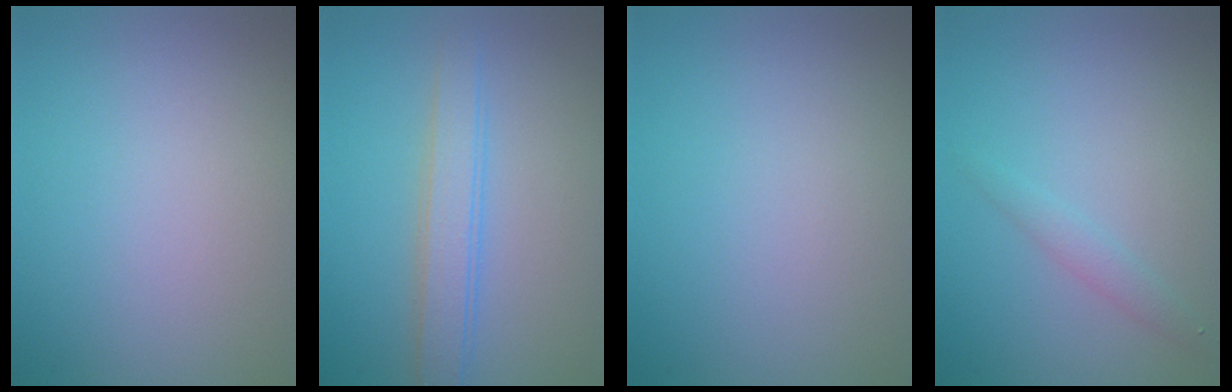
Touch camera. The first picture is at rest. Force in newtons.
{"total": 2.9, "press": 2.9, "slide": 0.0}
{"total": 0.0}
{"total": 1.3, "press": 1.3, "slide": 0.0}